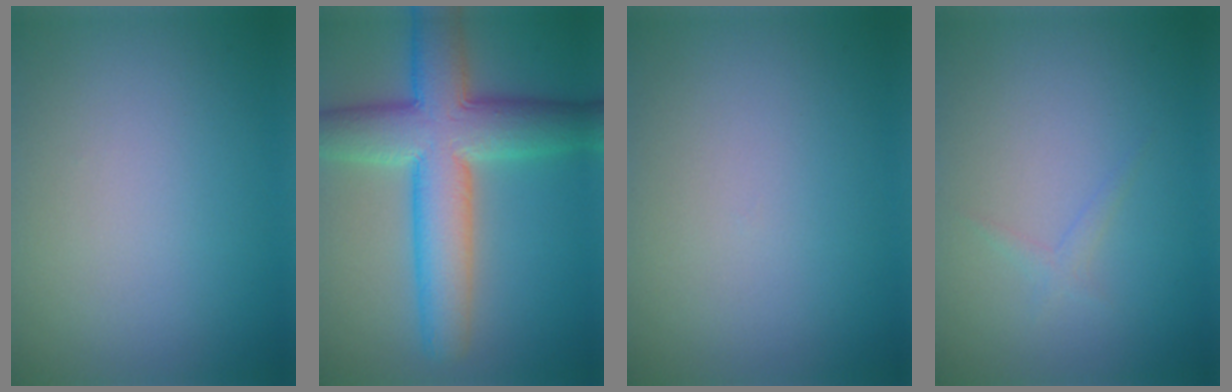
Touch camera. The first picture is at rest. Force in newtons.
{"total": 9.8, "press": 9.8, "slide": 0.3}
{"total": 0.0}
{"total": 0.8, "press": 0.8, "slide": 0.0}